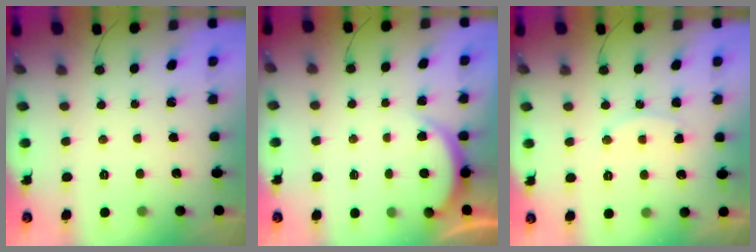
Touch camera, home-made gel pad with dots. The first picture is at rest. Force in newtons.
{"total": 2.1, "press": 2.0, "slide": 0.5}
{"total": 8.9, "press": 8.9, "slide": 0.7}